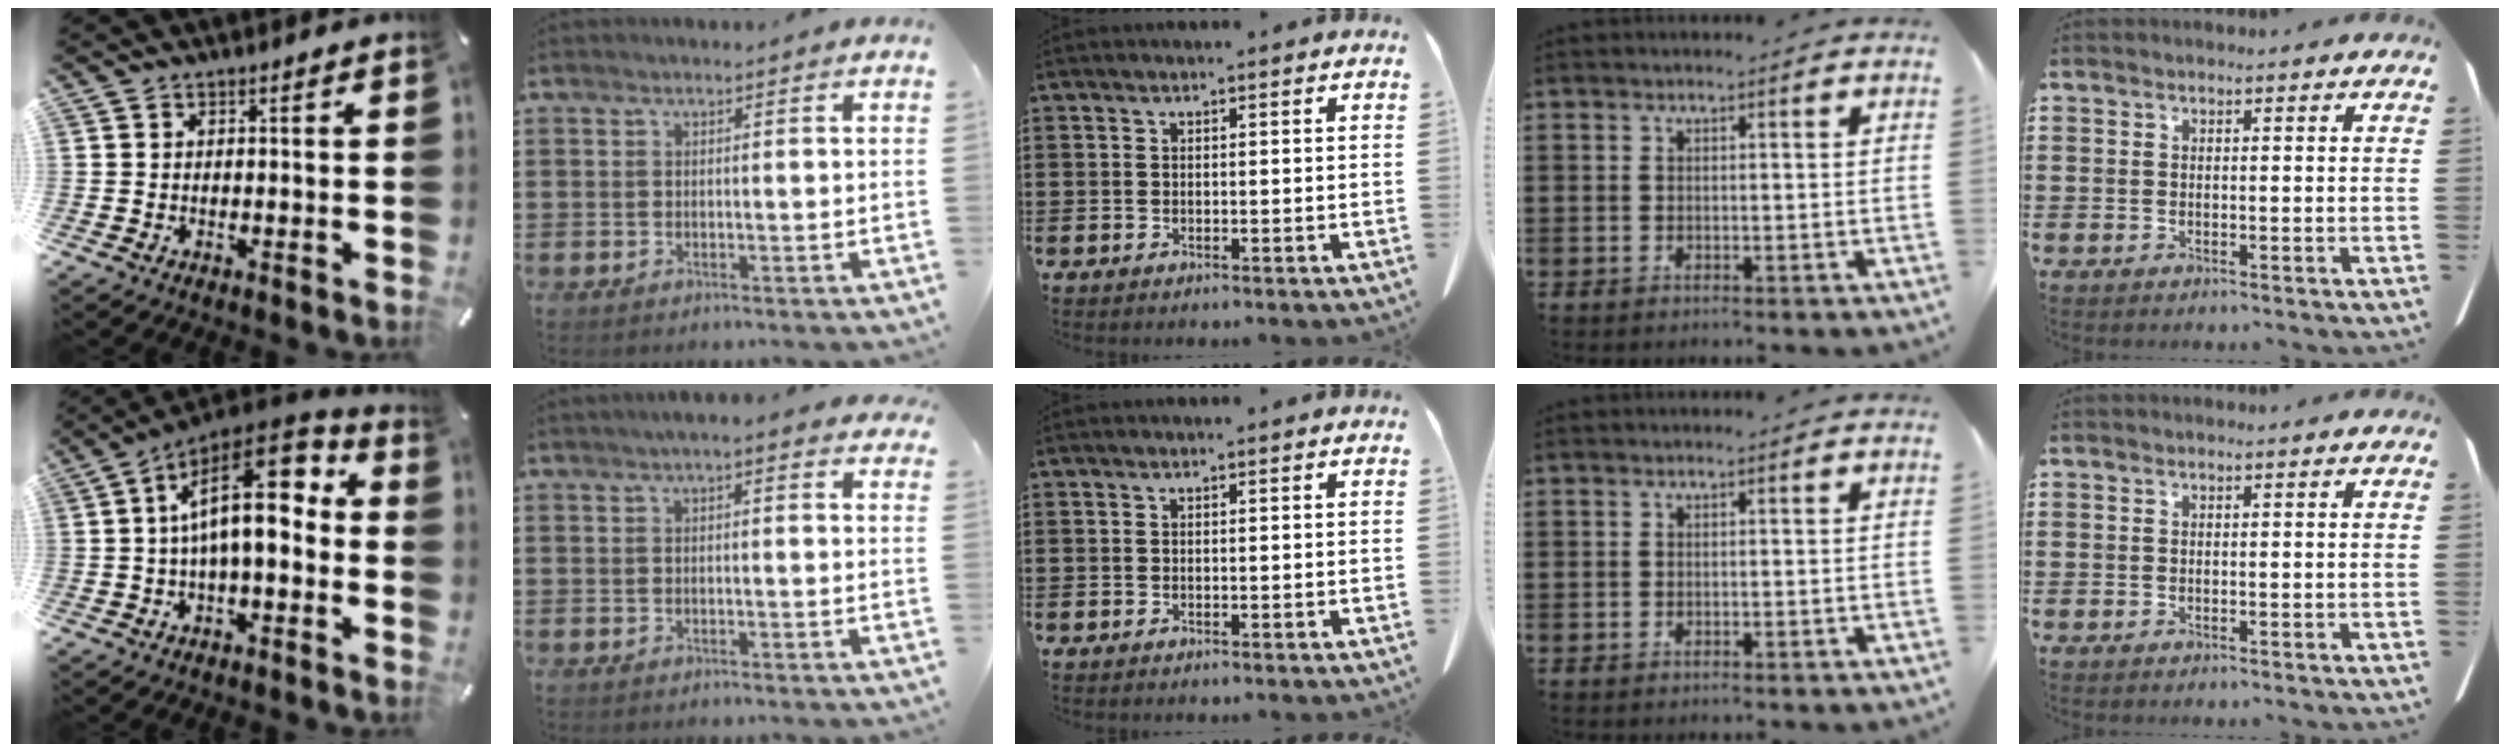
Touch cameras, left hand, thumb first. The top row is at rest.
{"thumb": {"total": 17.5, "force": [2.5, 8.0, 15.4], "torque": [-0.246, -0.015, 0.042]}, "index": {"total": 2.7, "force": [1.9, 0.3, 1.8], "torque": [-0.041, 0.006, 0.034]}}